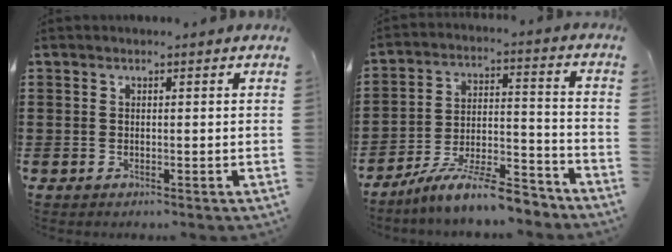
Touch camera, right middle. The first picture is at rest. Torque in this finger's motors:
{"motor_torque": [2.14, 0.00, 0.24, 0.16]}